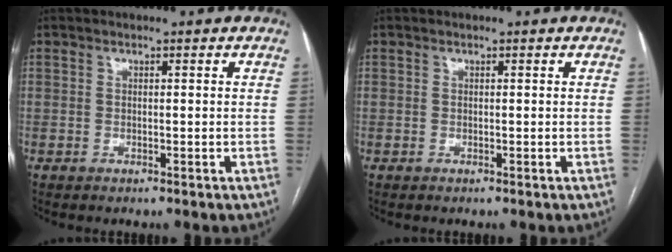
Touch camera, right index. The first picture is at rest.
{"total": 0.0}